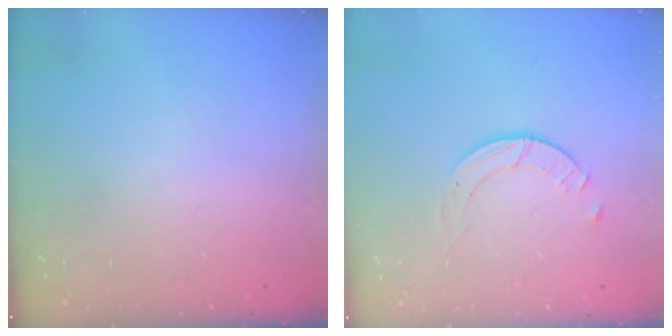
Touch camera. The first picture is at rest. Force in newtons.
{"total": 2.3, "press": 2.3, "slide": 0.3}